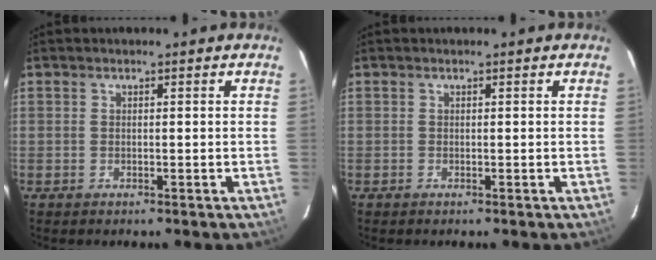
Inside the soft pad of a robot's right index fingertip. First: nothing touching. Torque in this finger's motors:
{"motor_torque": [0.10, 0.02, 0.10, 0.01]}